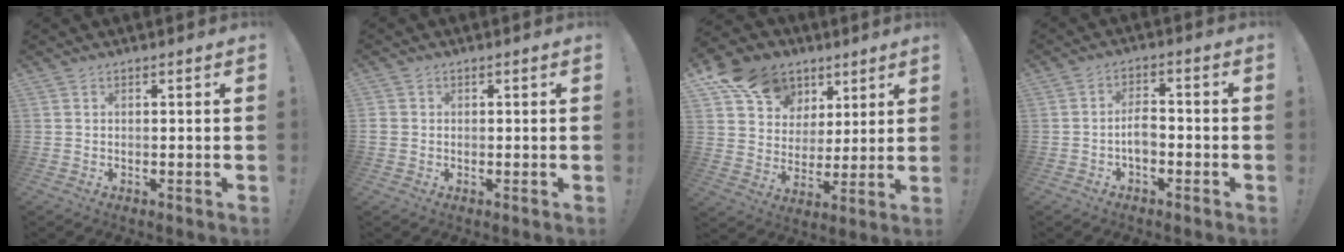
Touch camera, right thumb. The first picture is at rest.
{"total": 1.5, "force": [-0.1, 1.5, 0.2], "torque": [-0.002, 0.006, -0.001]}
{"total": 16.3, "force": [8.6, 12.7, 5.5], "torque": [-0.079, -0.039, 0.177]}
{"total": 4.9, "force": [-1.6, 2.7, 3.8], "torque": [-0.079, 0.003, -0.032]}